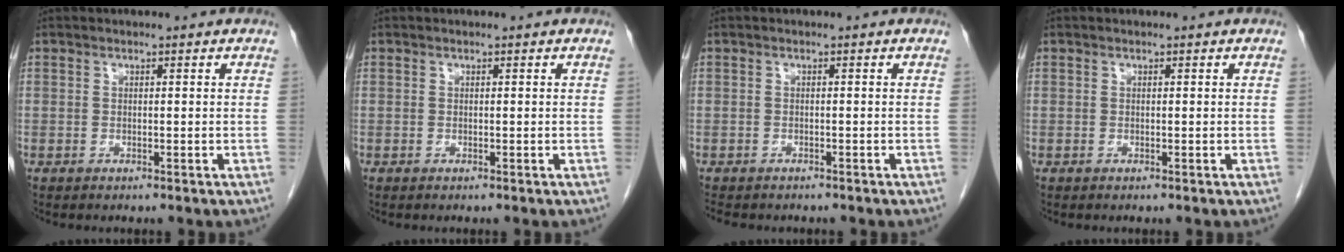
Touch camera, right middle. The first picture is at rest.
{"total": 0.0}
{"total": 5.3, "force": [-4.5, 2.1, 1.9], "torque": [-0.029, -0.005, -0.059]}
{"total": 0.0}